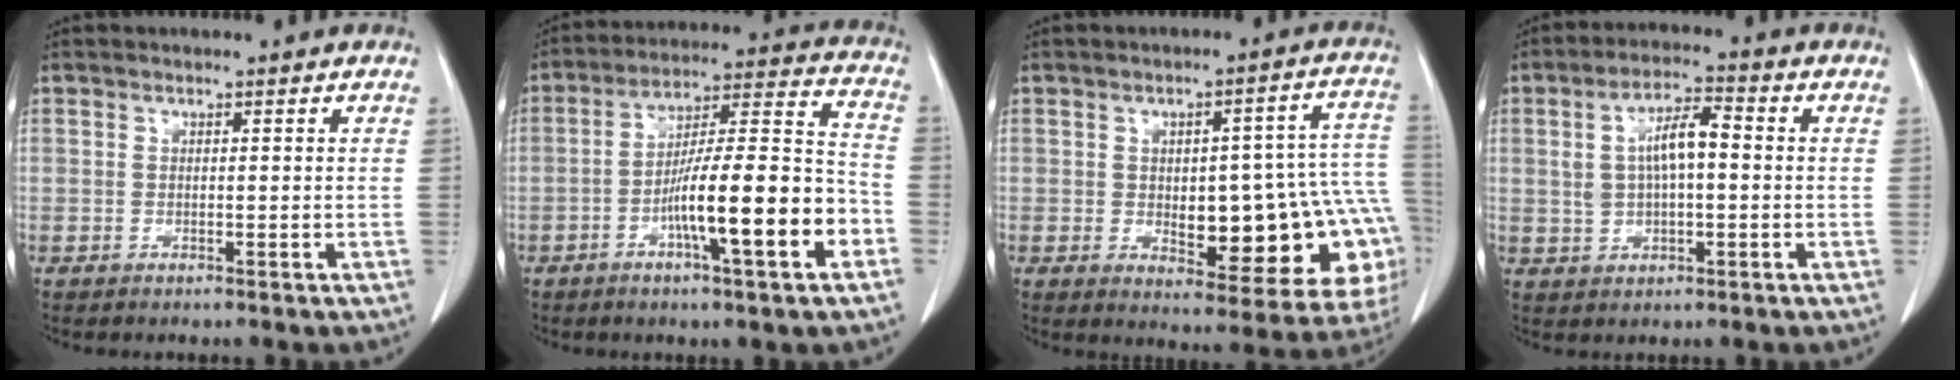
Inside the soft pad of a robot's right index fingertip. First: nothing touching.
{"total": 16.9, "force": [-6.2, 1.6, 15.7], "torque": [-0.252, 0.008, -0.097]}
{"total": 21.0, "force": [-3.7, 7.5, 19.3], "torque": [-0.167, 0.039, -0.023]}
{"total": 7.6, "force": [0.8, 2.9, 6.9], "torque": [-0.139, 0.023, 0.016]}